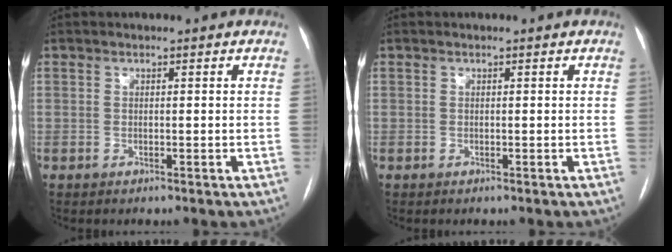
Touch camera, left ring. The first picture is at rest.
{"total": 0.0}